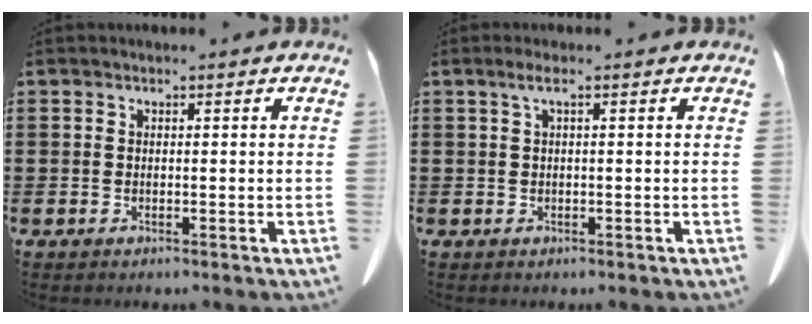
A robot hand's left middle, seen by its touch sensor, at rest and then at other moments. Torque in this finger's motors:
{"motor_torque": [-0.03, 0.08, 0.00, 0.00]}